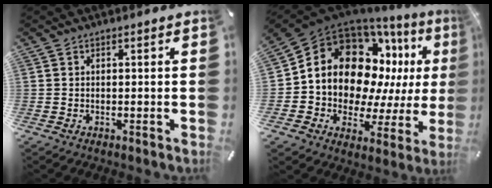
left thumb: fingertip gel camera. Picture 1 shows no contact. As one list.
[{"total": 17.2, "force": [6.5, 13.2, 8.9], "torque": [-0.155, -0.066, 0.125]}]